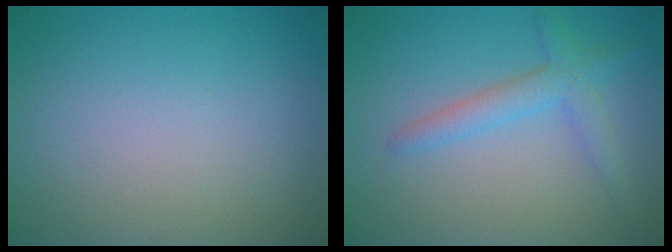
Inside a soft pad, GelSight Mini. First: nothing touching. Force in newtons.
{"total": 2.7, "press": 2.7, "slide": 0.0}